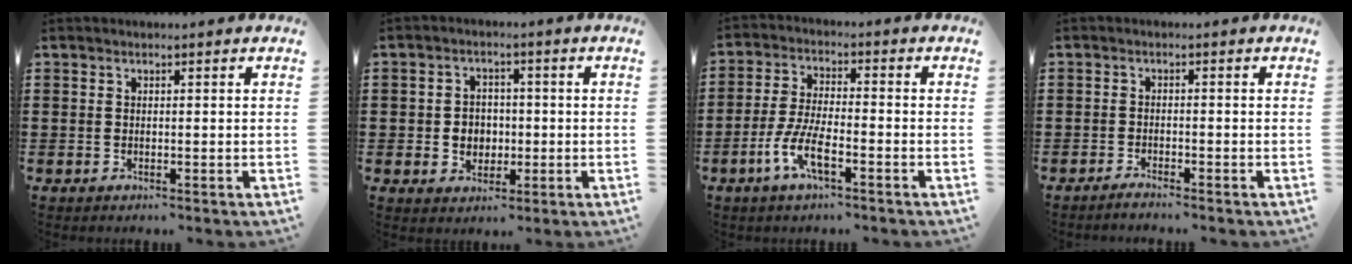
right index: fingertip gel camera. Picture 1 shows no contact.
{"total": 3.8, "force": [-0.5, 3.4, 1.6], "torque": [-0.035, 0.004, -0.014]}
{"total": 6.5, "force": [-3.4, 1.7, 5.3], "torque": [-0.134, -0.014, -0.071]}
{"total": 1.4, "force": [-1.4, -0.2, 0.1], "torque": [-0.002, 0.000, -0.027]}